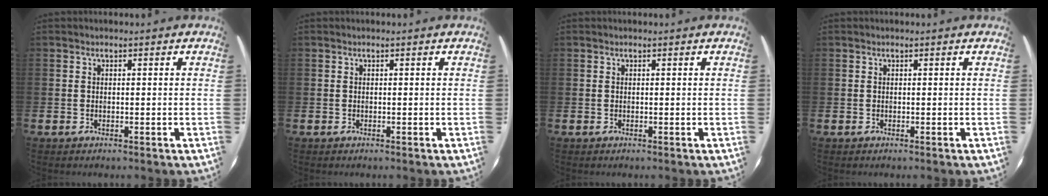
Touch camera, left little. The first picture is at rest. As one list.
[{"total": 0.0}, {"total": 0.0}, {"total": 0.0}]